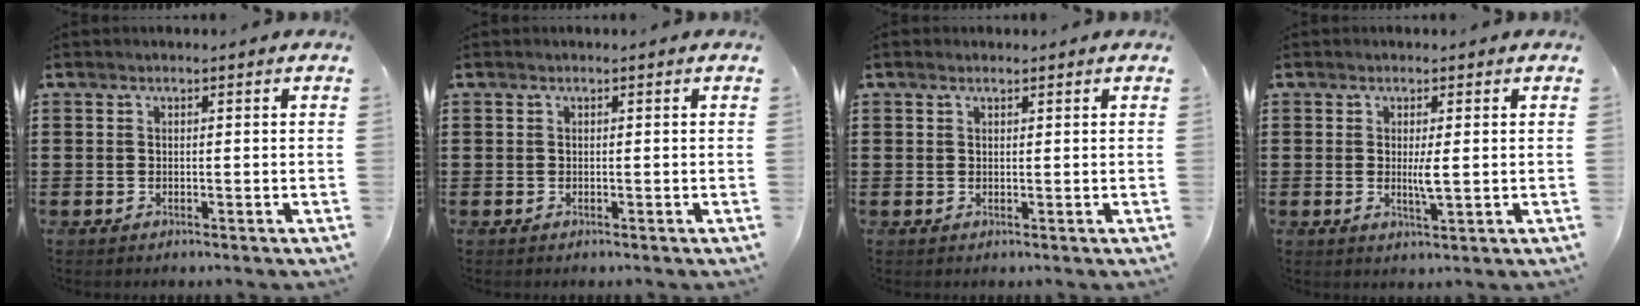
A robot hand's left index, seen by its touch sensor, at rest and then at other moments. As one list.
[{"total": 0.0}, {"total": 0.7, "force": [0.5, 0.3, 0.3], "torque": [-0.008, 0.003, 0.010]}, {"total": 3.2, "force": [0.2, 0.3, 3.2], "torque": [-0.060, -0.005, 0.001]}]